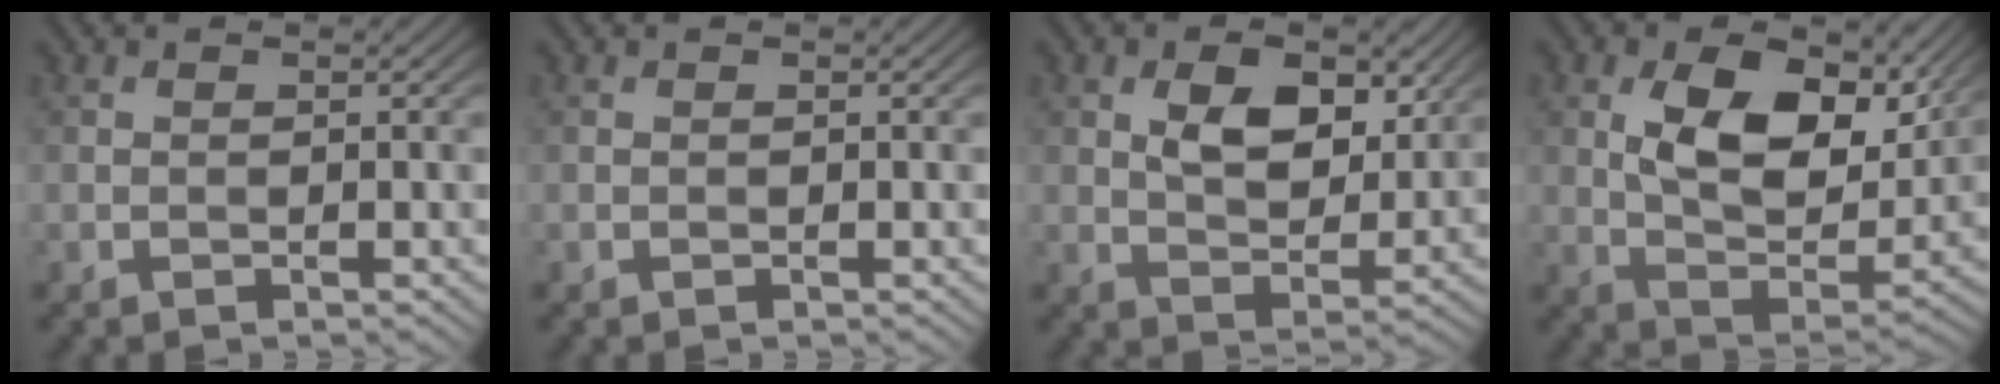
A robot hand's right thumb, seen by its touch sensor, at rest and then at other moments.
{"total": 0.0}
{"total": 7.3, "force": [2.9, 4.2, 5.3], "torque": [-0.095, -0.011, 0.048]}
{"total": 13.3, "force": [4.4, 7.5, 10.1], "torque": [-0.178, -0.013, 0.085]}